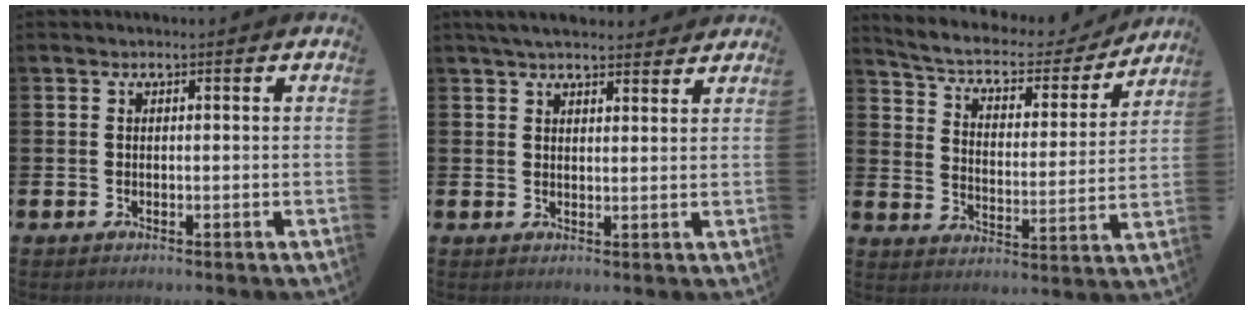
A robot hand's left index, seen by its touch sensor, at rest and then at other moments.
{"total": 3.7, "force": [3.5, 0.8, 1.0], "torque": [-0.026, -0.009, 0.065]}
{"total": 5.6, "force": [4.8, 2.0, 1.9], "torque": [-0.071, -0.037, 0.075]}